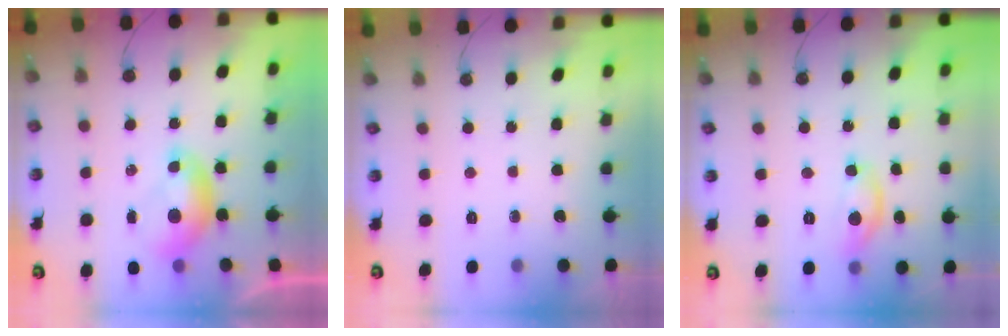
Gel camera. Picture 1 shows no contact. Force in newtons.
{"total": 0.0}
{"total": 6.1, "press": 6.1, "slide": 0.5}